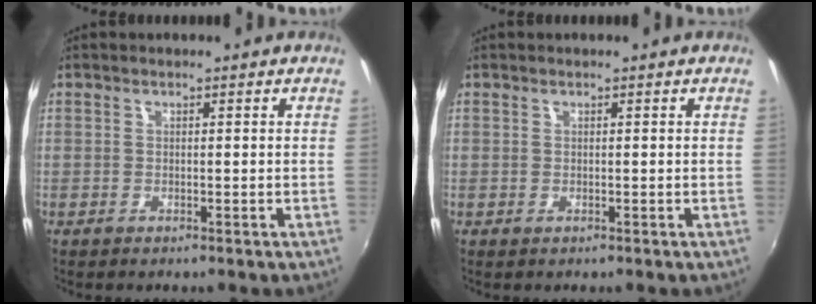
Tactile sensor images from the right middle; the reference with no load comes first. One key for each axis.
{"total": 0.0}